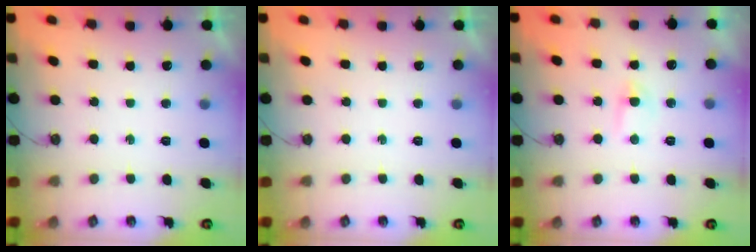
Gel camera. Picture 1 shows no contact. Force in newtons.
{"total": 0.0}
{"total": 3.3, "press": 3.3, "slide": 0.5}